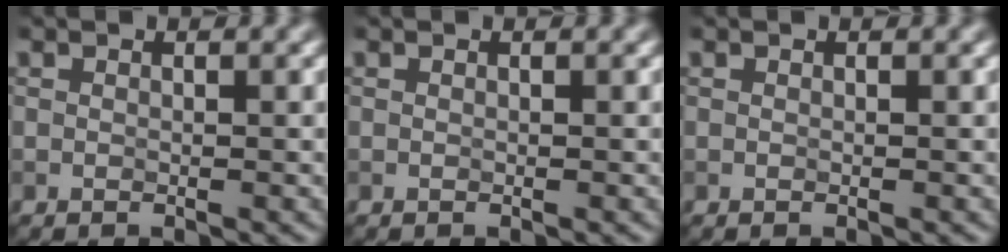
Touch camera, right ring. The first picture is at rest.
{"total": 0.0}
{"total": 0.0}